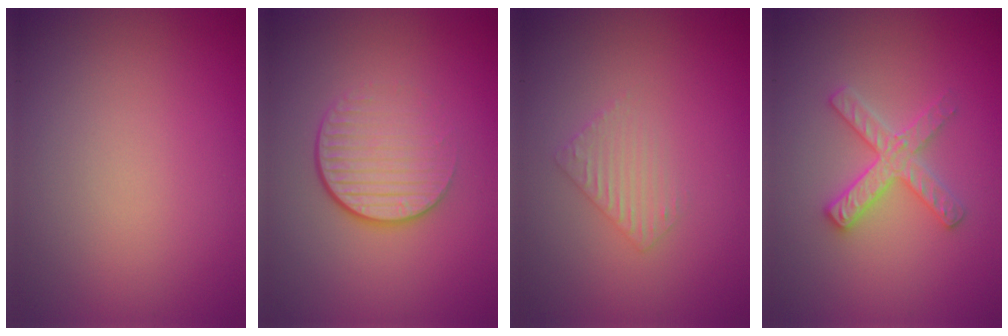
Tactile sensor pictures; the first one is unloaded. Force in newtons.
{"total": 4.3, "press": 2.6, "slide": 3.4}
{"total": 1.6, "press": 1.6, "slide": 0.4}
{"total": 3.2, "press": 3.1, "slide": 0.4}